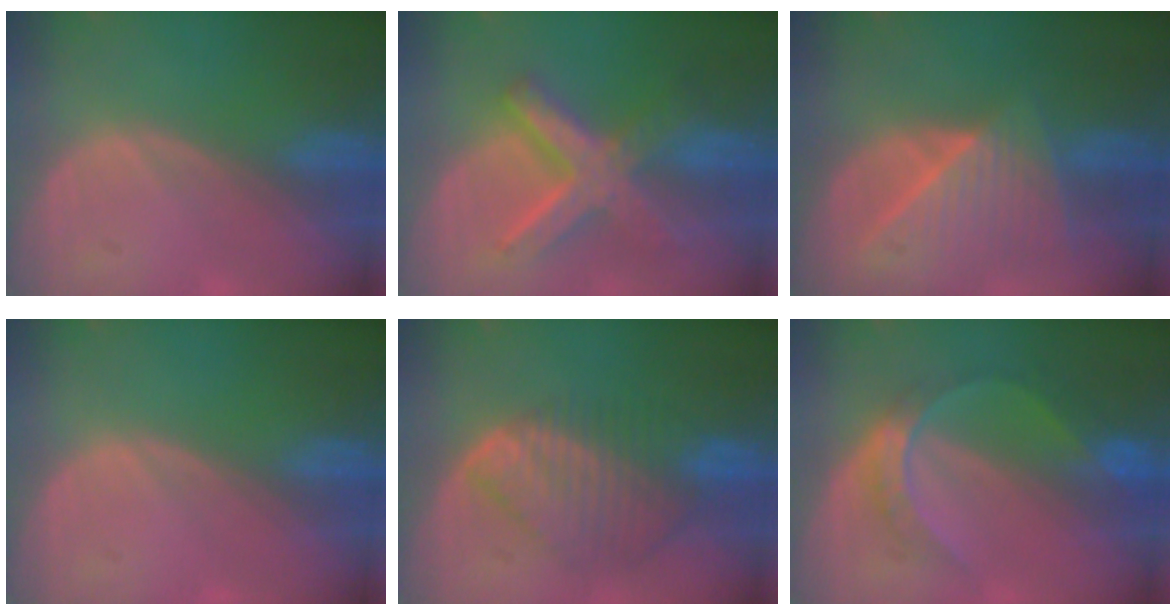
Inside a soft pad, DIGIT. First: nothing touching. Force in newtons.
{"total": 8.8, "press": 8.8, "slide": 0.7}
{"total": 8.3, "press": 7.5, "slide": 3.5}
{"total": 0.0}
{"total": 8.5, "press": 7.6, "slide": 3.9}
{"total": 6.7, "press": 5.7, "slide": 3.4}